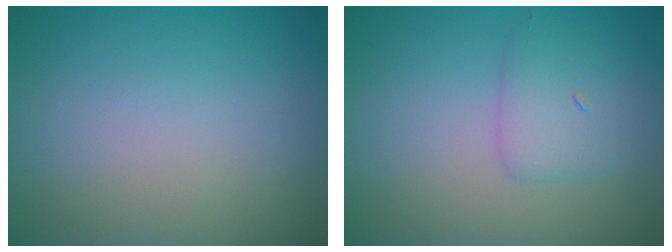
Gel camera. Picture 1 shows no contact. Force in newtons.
{"total": 2.3, "press": 2.3, "slide": 0.1}